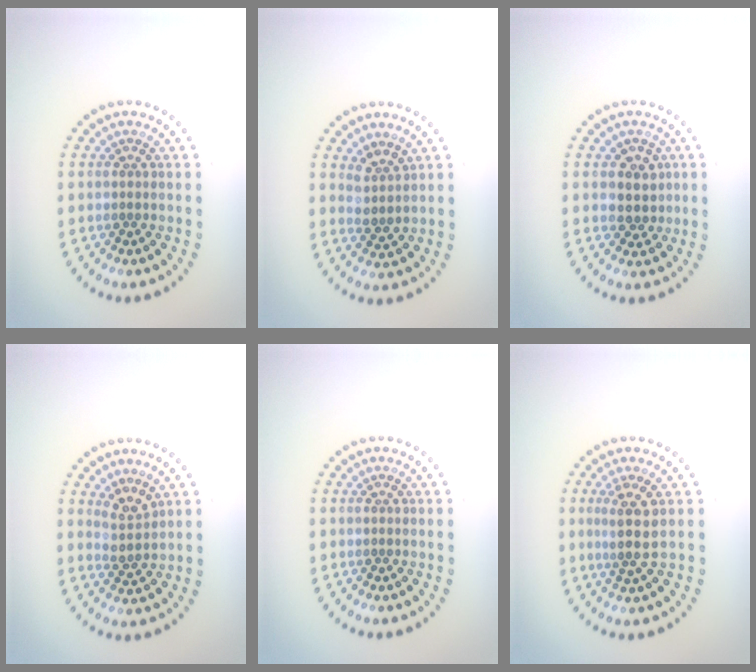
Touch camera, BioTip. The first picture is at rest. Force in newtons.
{"total": 1.8, "press": 1.4, "slide": 1.2}
{"total": 2.6, "press": 2.3, "slide": 1.1}
{"total": 2.2, "press": 1.6, "slide": 1.5}
{"total": 0.0}
{"total": 2.8, "press": 2.3, "slide": 1.6}